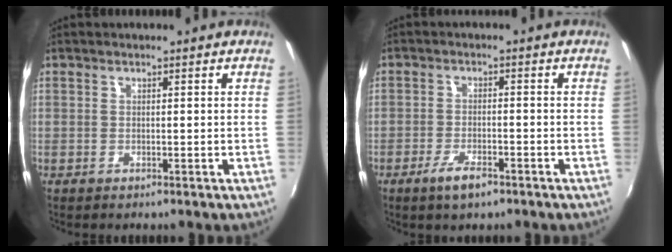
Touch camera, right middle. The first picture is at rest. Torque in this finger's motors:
{"motor_torque": [0.78, -0.71, 0.06, 0.02]}